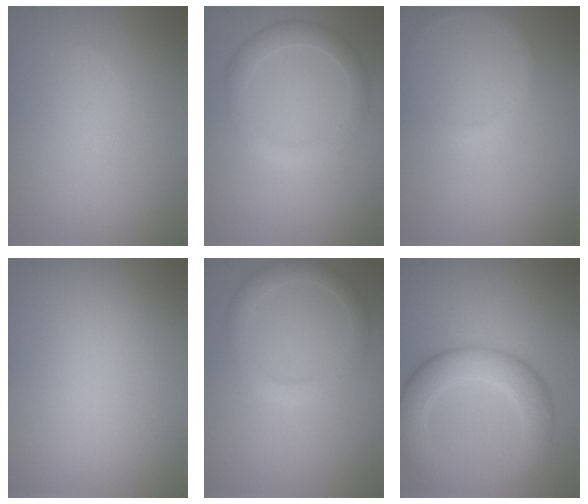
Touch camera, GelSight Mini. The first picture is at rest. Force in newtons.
{"total": 2.8, "press": 2.8, "slide": 0.1}
{"total": 0.8, "press": 0.8, "slide": 0.0}
{"total": 0.0}
{"total": 2.4, "press": 2.4, "slide": 0.1}
{"total": 5.2, "press": 5.2, "slide": 0.0}